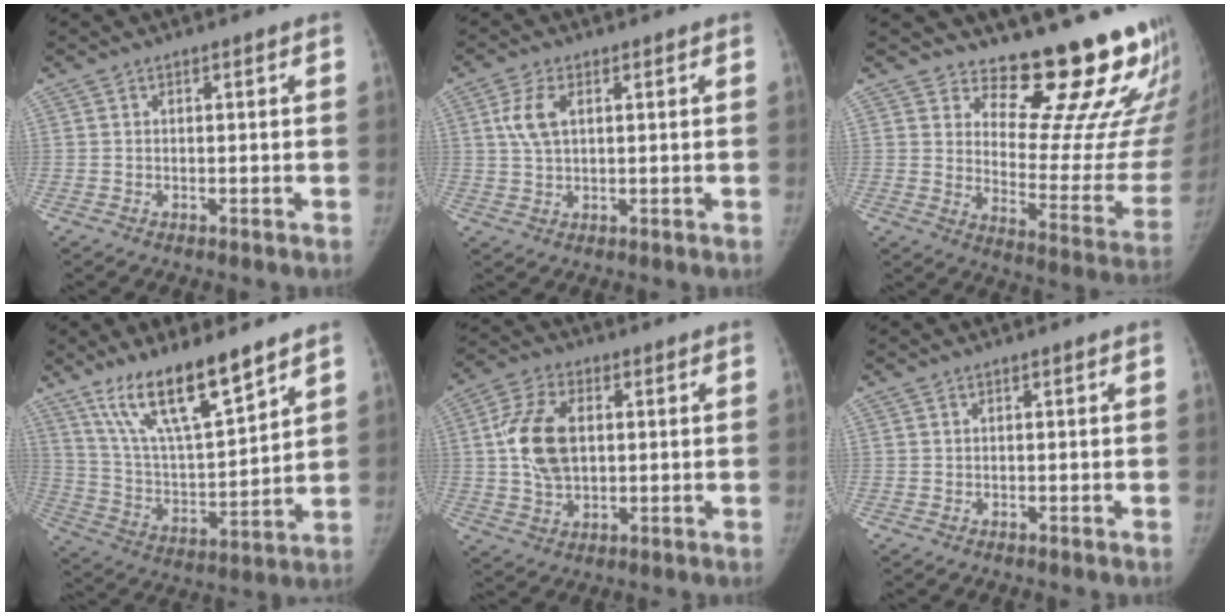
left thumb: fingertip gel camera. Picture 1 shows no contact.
{"total": 5.2, "force": [1.5, 2.9, 4.1], "torque": [-0.088, 0.003, 0.030]}
{"total": 20.9, "force": [17.7, 5.8, 9.5], "torque": [-0.073, -0.179, 0.221]}
{"total": 17.0, "force": [12.0, 4.3, 11.3], "torque": [-0.180, -0.064, 0.233]}
{"total": 11.4, "force": [1.4, 7.3, 8.7], "torque": [-0.158, 0.005, 0.028]}
{"total": 0.0}